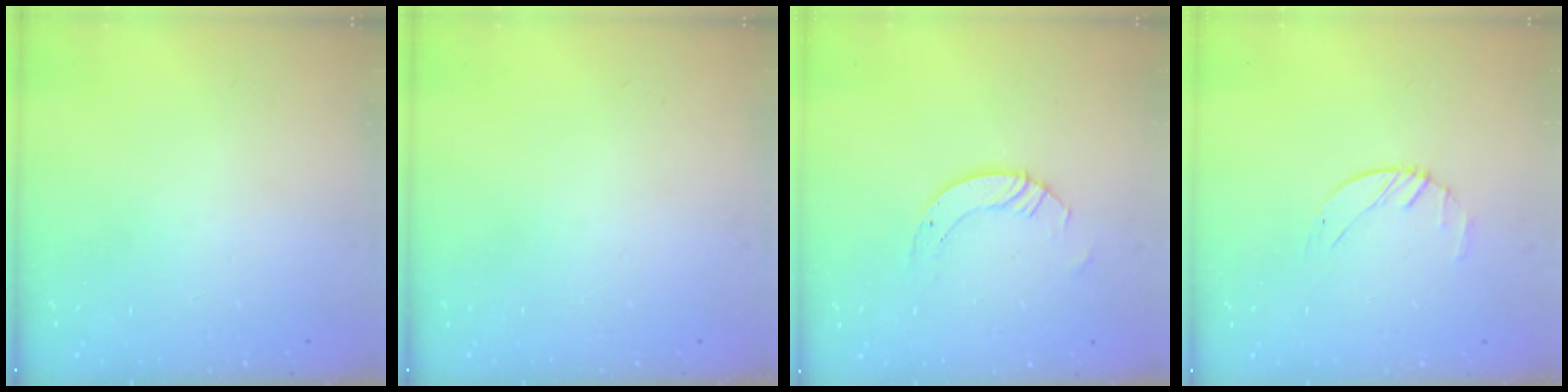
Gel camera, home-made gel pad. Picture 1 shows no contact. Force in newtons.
{"total": 0.0}
{"total": 6.2, "press": 6.2, "slide": 0.6}
{"total": 1.9, "press": 1.9, "slide": 0.3}